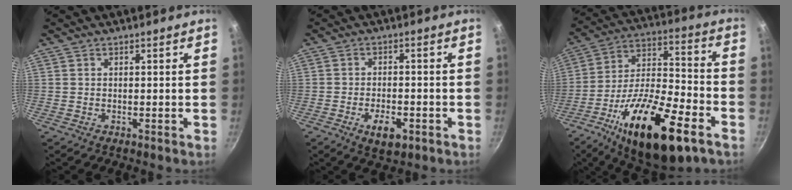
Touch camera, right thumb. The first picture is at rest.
{"total": 6.1, "force": [-2.7, 3.1, 4.5], "torque": [-0.065, 0.012, -0.041]}
{"total": 26.3, "force": [-13.2, 9.9, 20.6], "torque": [-0.319, 0.051, -0.221]}